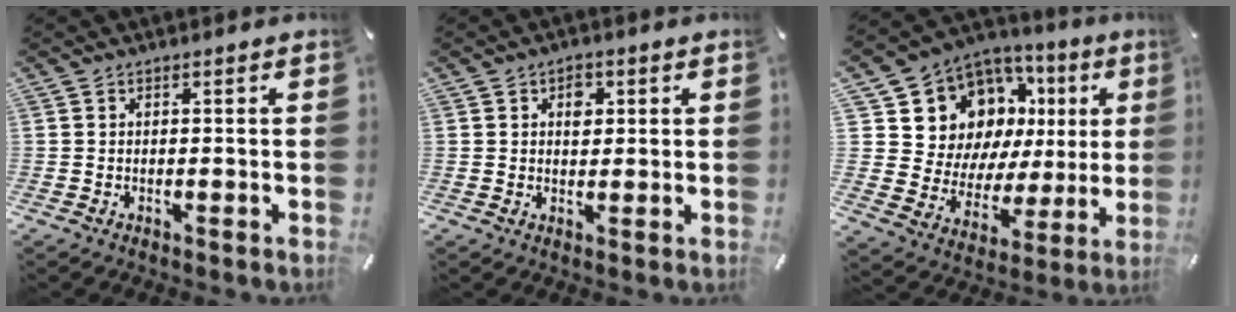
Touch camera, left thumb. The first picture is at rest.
{"total": 3.4, "force": [1.0, 2.5, 2.1], "torque": [-0.013, -0.005, 0.008]}
{"total": 12.9, "force": [6.5, 10.5, 3.9], "torque": [-0.073, -0.066, 0.135]}